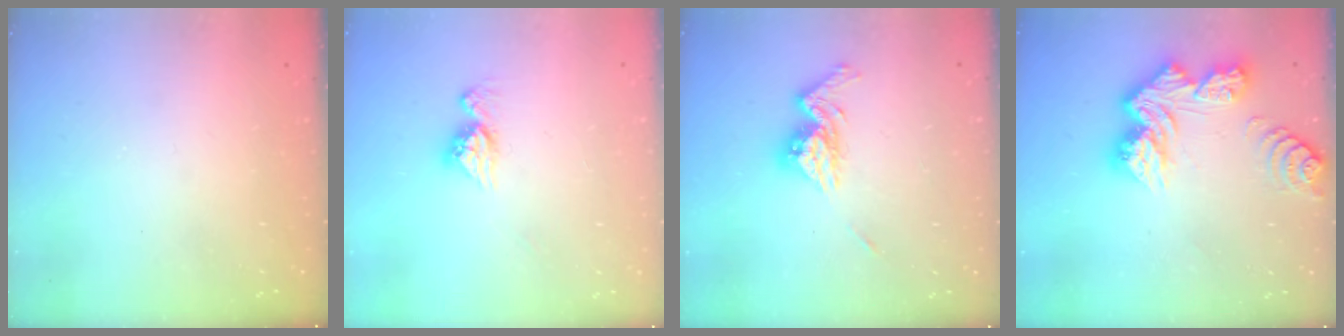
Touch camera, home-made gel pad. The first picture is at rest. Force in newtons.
{"total": 9.4, "press": 9.4, "slide": 0.8}
{"total": 11.2, "press": 11.1, "slide": 0.9}
{"total": 14.2, "press": 14.1, "slide": 1.6}